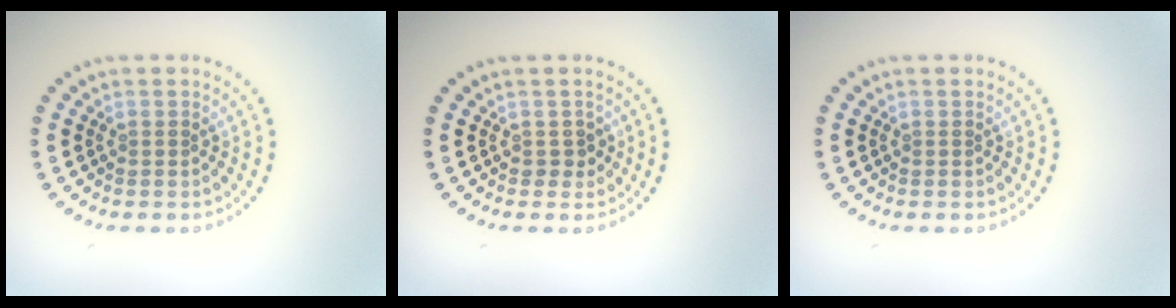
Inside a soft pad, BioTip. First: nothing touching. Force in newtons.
{"total": 1.1, "press": 1.0, "slide": 0.6}
{"total": 0.0}